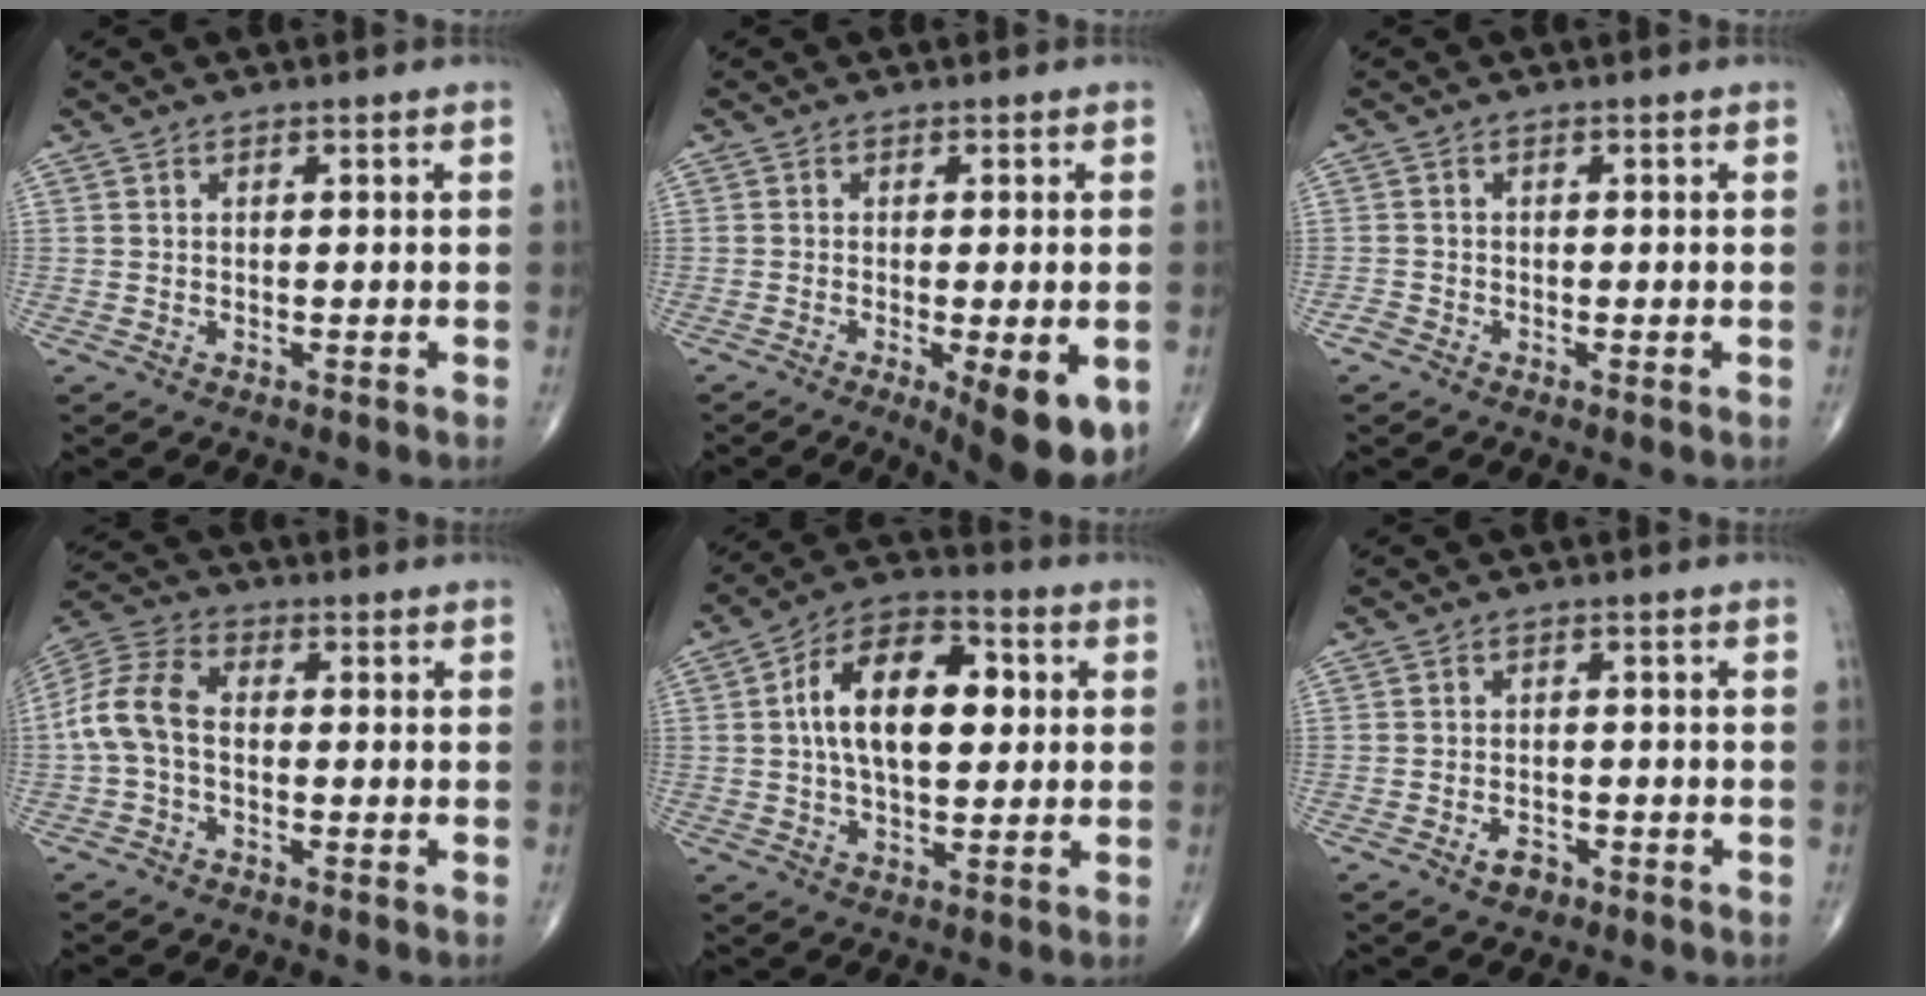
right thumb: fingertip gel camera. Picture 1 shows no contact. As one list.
[{"total": 9.3, "force": [-3.3, 2.7, 8.2], "torque": [-0.096, -0.013, -0.042]}, {"total": 1.2, "force": [-0.9, 0.7, 0.4], "torque": [-0.004, 0.000, -0.024]}, {"total": 8.9, "force": [-1.1, 5.4, 7.0], "torque": [-0.148, 0.027, -0.034]}, {"total": 15.6, "force": [2.2, 8.5, 12.9], "torque": [-0.201, 0.018, 0.030]}, {"total": 2.9, "force": [-1.7, 1.8, 1.6], "torque": [-0.019, 0.008, -0.025]}]